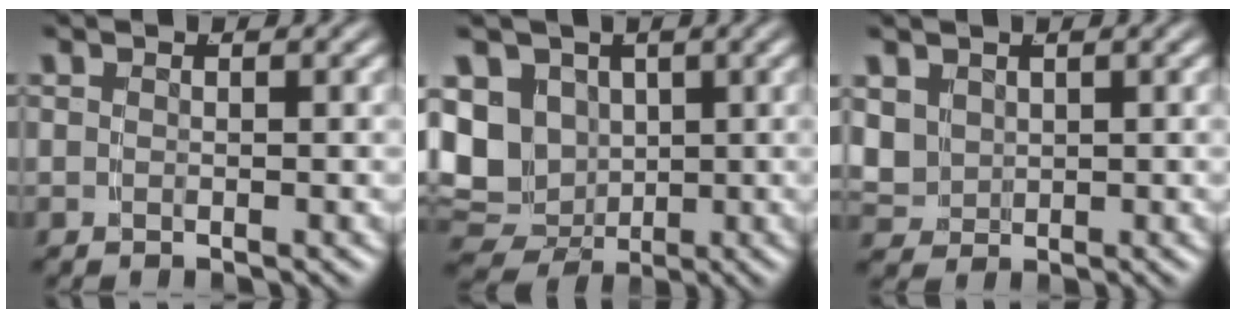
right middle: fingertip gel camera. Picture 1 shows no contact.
{"total": 11.8, "force": [-1.3, 10.6, 4.9], "torque": [-0.122, -0.042, -0.012]}
{"total": 3.4, "force": [0.8, 3.1, 1.3], "torque": [-0.049, -0.017, 0.030]}